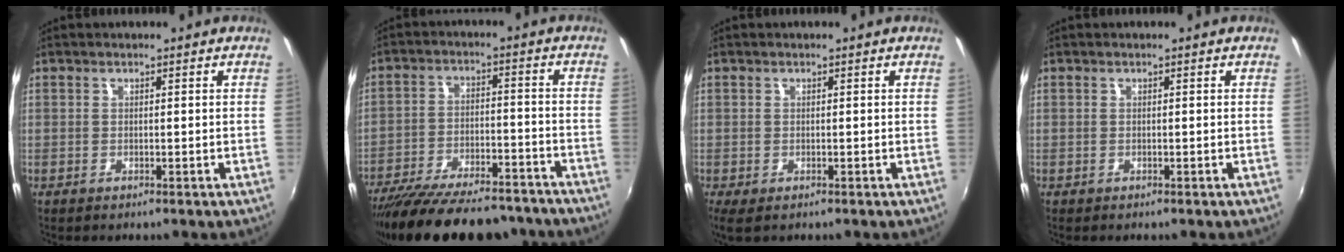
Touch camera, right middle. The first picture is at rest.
{"total": 23.4, "force": [-20.0, 6.5, 10.3], "torque": [-0.197, -0.026, -0.284]}
{"total": 1.5, "force": [-0.5, 0.8, 1.2], "torque": [-0.026, -0.006, -0.007]}
{"total": 0.0}